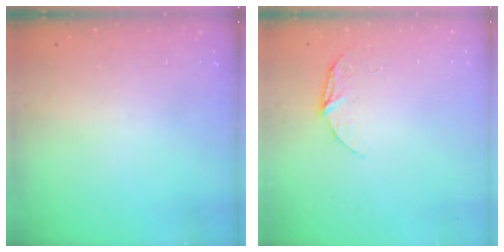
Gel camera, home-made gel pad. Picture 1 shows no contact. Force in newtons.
{"total": 7.6, "press": 7.6, "slide": 0.6}